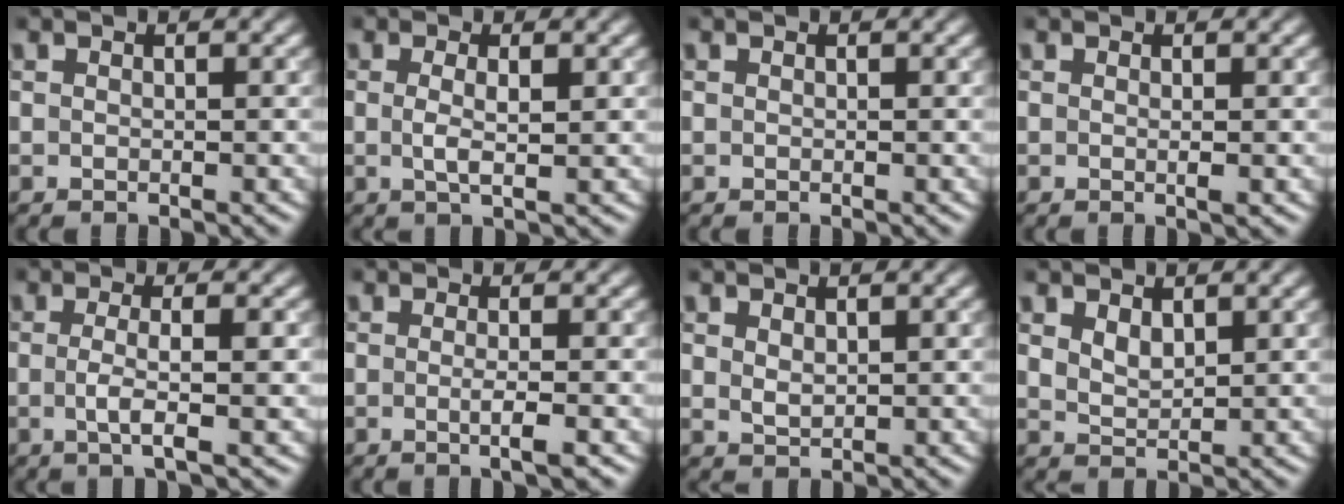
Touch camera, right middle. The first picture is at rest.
{"total": 2.0, "force": [0.1, 0.4, 2.0], "torque": [-0.038, -0.003, 0.000]}
{"total": 0.0}
{"total": 1.0, "force": [0.0, 0.2, 1.0], "torque": [-0.013, 0.000, -0.002]}
{"total": 3.3, "force": [-0.4, 0.8, 3.2], "torque": [-0.056, -0.009, -0.007]}
{"total": 2.6, "force": [-0.4, 0.6, 2.5], "torque": [-0.030, -0.004, -0.010]}
{"total": 1.2, "force": [0.7, 0.7, 0.8], "torque": [-0.016, -0.003, 0.017]}
{"total": 1.9, "force": [1.1, 1.0, 1.2], "torque": [-0.026, -0.003, 0.027]}